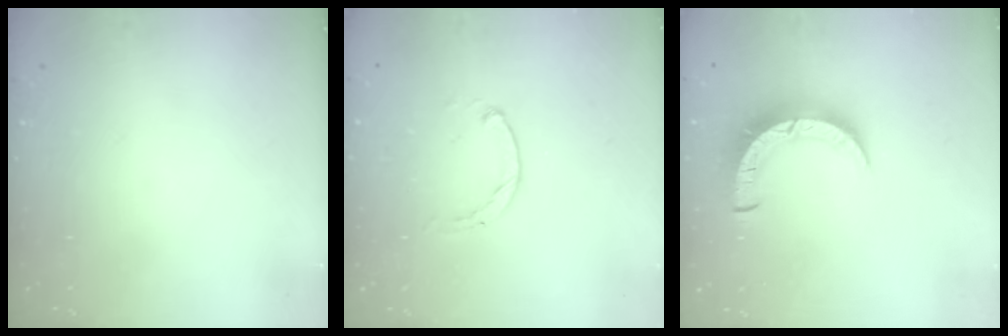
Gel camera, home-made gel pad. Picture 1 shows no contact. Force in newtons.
{"total": 0.7, "press": 0.6, "slide": 0.2}
{"total": 8.7, "press": 8.7, "slide": 0.9}